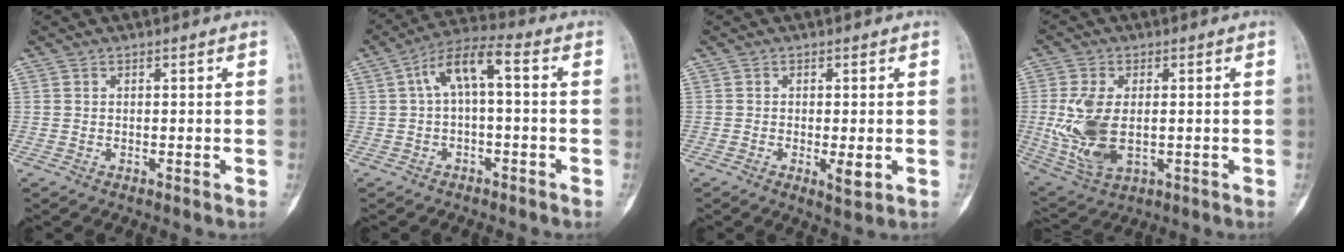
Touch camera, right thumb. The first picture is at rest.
{"total": 7.8, "force": [0.6, 2.6, 7.3], "torque": [-0.141, 0.043, 0.002]}
{"total": 3.1, "force": [-0.7, 1.1, 2.8], "torque": [-0.045, -0.008, -0.010]}
{"total": 12.3, "force": [-0.4, 7.0, 10.1], "torque": [-0.217, -0.011, 0.007]}